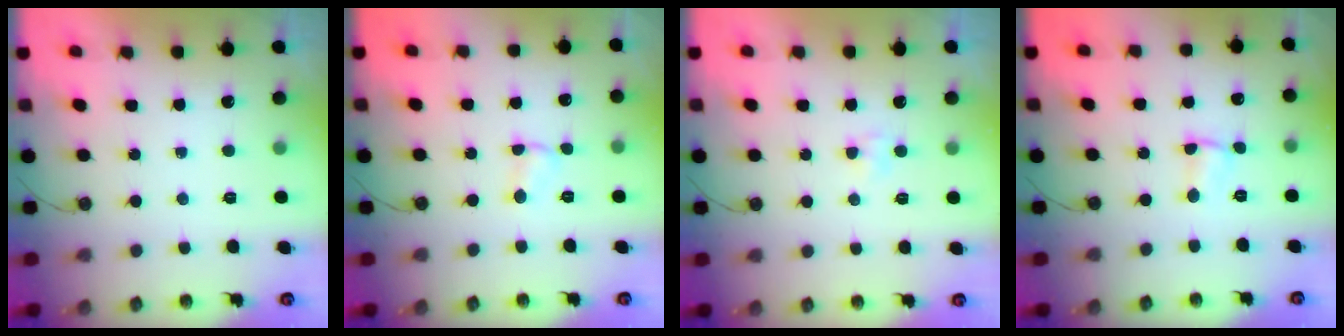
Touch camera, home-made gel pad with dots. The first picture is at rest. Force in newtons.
{"total": 3.3, "press": 3.3, "slide": 0.4}
{"total": 2.4, "press": 2.3, "slide": 0.3}
{"total": 3.8, "press": 1.6, "slide": 3.4}